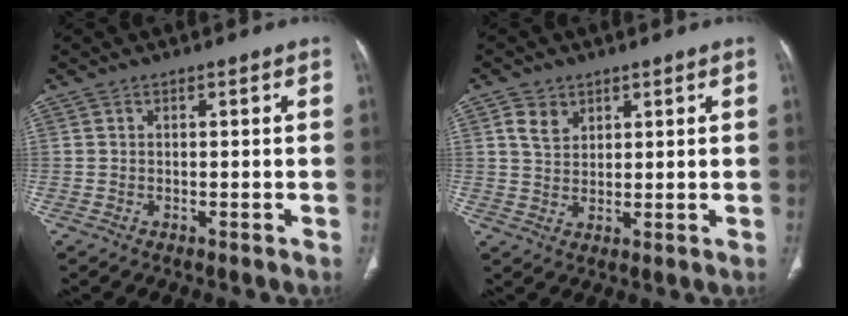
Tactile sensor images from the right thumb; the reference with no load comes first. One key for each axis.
{"total": 4.4, "fx": 2.2, "fy": 3.2, "fz": 2.1, "tx": -0.026, "ty": -0.011, "tz": 0.047}